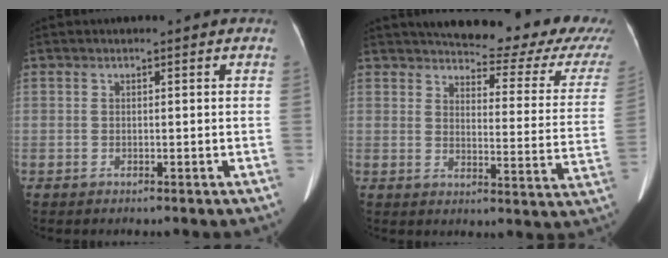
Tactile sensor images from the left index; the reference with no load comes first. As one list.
[{"total": 20.2, "force": [17.5, 4.3, 9.2], "torque": [-0.101, -0.040, 0.190]}]